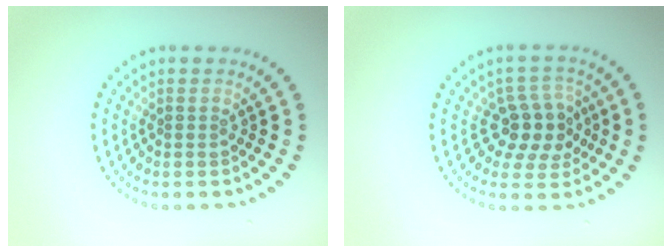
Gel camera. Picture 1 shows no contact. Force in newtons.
{"total": 3.8, "press": 3.4, "slide": 1.7}